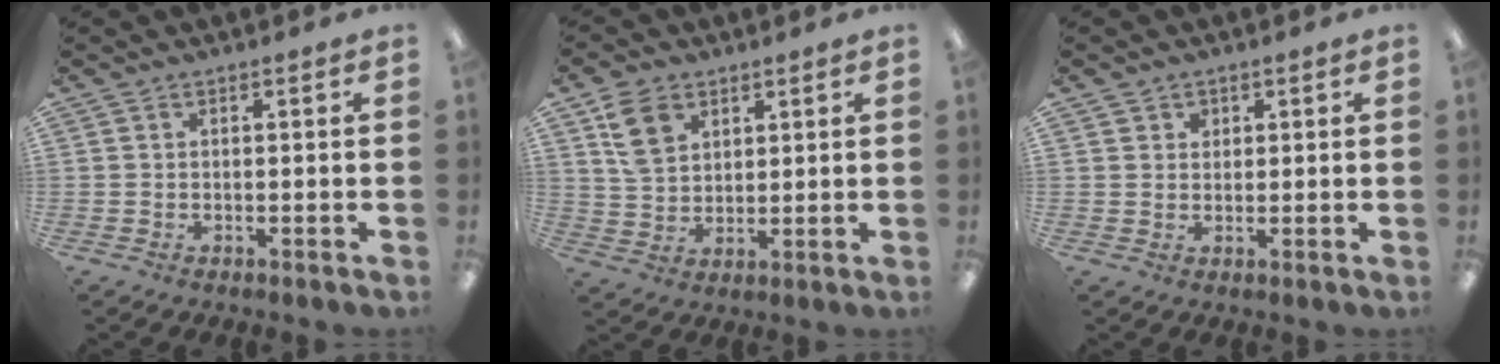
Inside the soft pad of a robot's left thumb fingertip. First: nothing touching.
{"total": 8.9, "force": [4.8, 6.3, 4.0], "torque": [-0.081, 0.001, 0.093]}
{"total": 2.5, "force": [1.4, 2.0, 0.1], "torque": [0.011, -0.004, 0.023]}